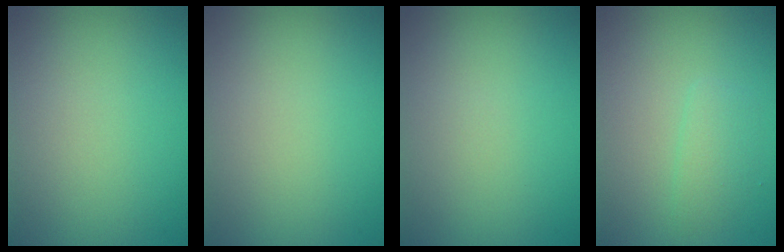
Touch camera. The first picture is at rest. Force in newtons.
{"total": 0.0}
{"total": 0.0}
{"total": 1.5, "press": 1.5, "slide": 0.0}